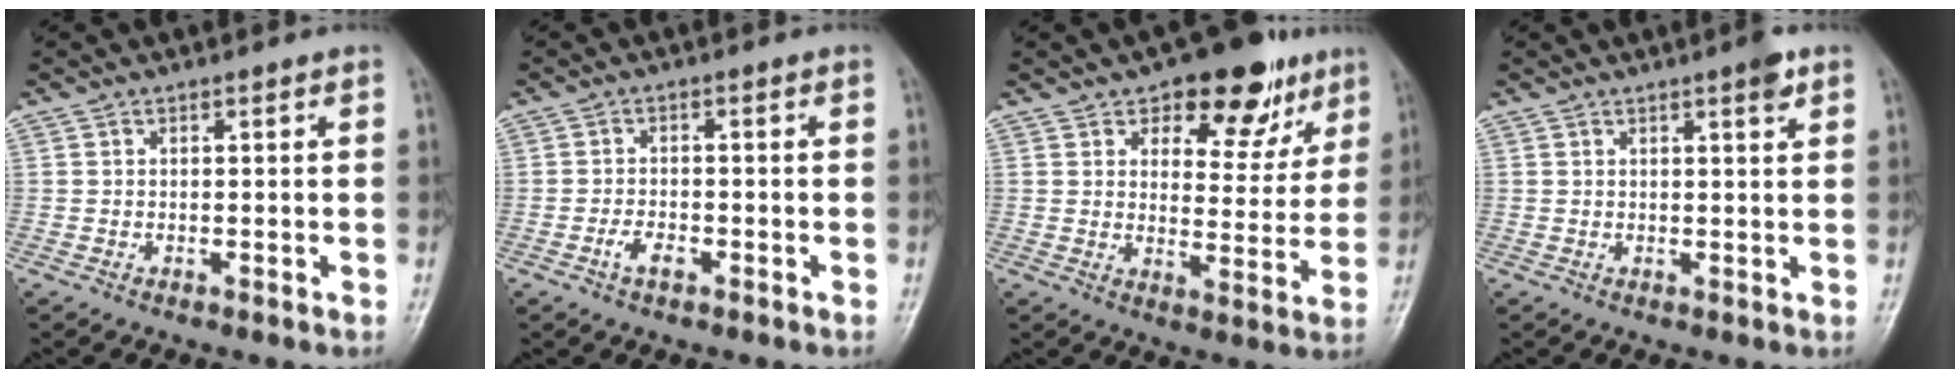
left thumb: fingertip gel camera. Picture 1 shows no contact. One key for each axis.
{"total": 2.9, "fx": -1.5, "fy": 1.5, "fz": 2.0, "tx": -0.037, "ty": 0.010, "tz": -0.027}
{"total": 13.9, "fx": 8.4, "fy": 7.5, "fz": 8.3, "tx": -0.053, "ty": -0.034, "tz": 0.117}
{"total": 2.7, "fx": 1.6, "fy": 0.4, "fz": 2.1, "tx": -0.027, "ty": -0.008, "tz": 0.021}